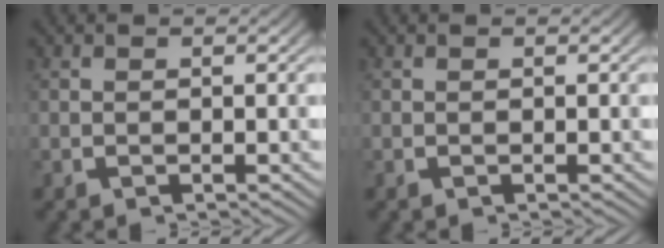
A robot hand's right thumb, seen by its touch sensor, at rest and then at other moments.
{"total": 0.0}